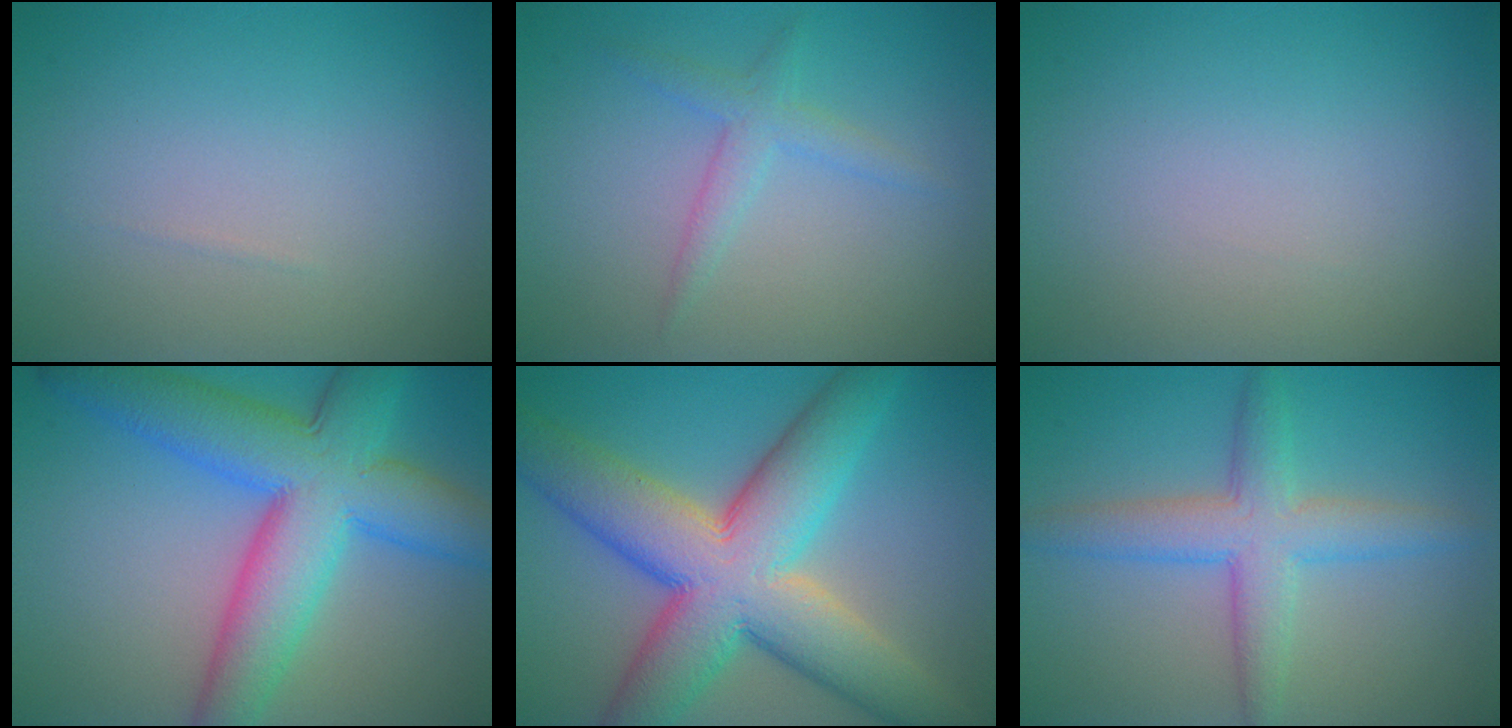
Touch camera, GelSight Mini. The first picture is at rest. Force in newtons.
{"total": 1.3, "press": 1.3, "slide": 0.1}
{"total": 0.0}
{"total": 10.8, "press": 10.8, "slide": 0.3}
{"total": 12.9, "press": 12.9, "slide": 0.5}
{"total": 4.8, "press": 4.8, "slide": 0.1}